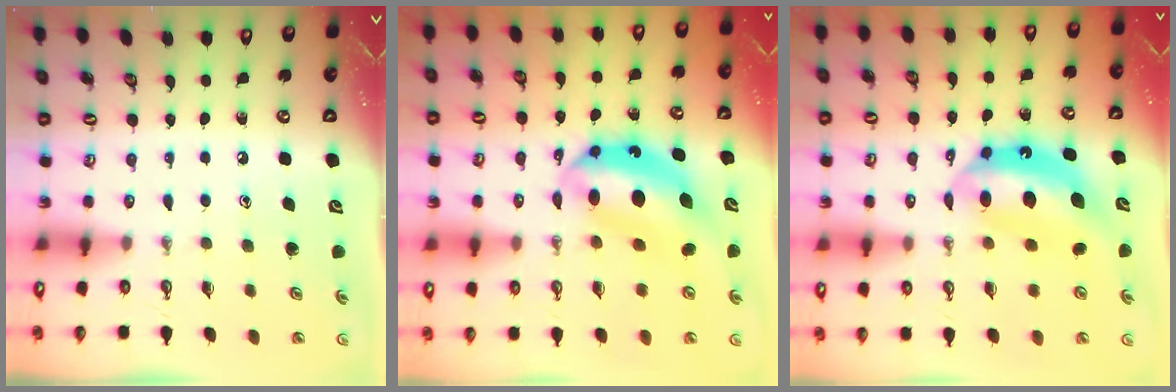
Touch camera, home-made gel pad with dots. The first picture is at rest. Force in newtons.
{"total": 14.1, "press": 14.0, "slide": 1.6}
{"total": 13.1, "press": 13.0, "slide": 1.5}